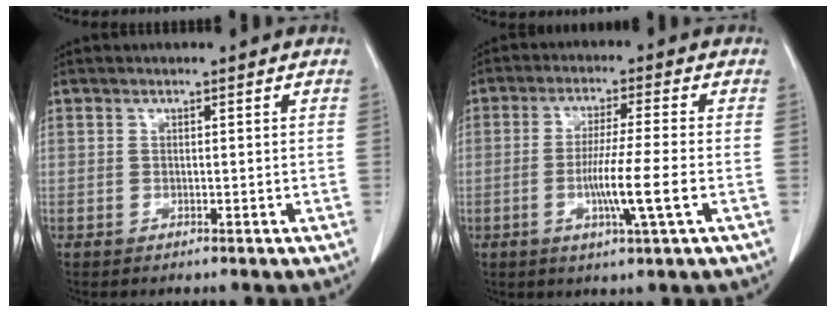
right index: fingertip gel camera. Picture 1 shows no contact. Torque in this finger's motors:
{"motor_torque": [1.39, -0.50, 0.74, 0.10]}